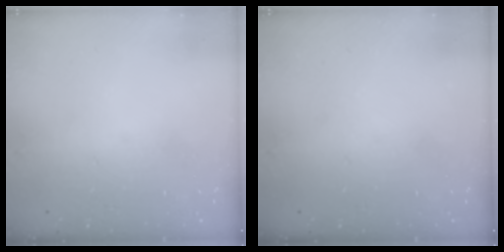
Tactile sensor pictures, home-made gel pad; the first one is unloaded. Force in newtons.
{"total": 0.0}